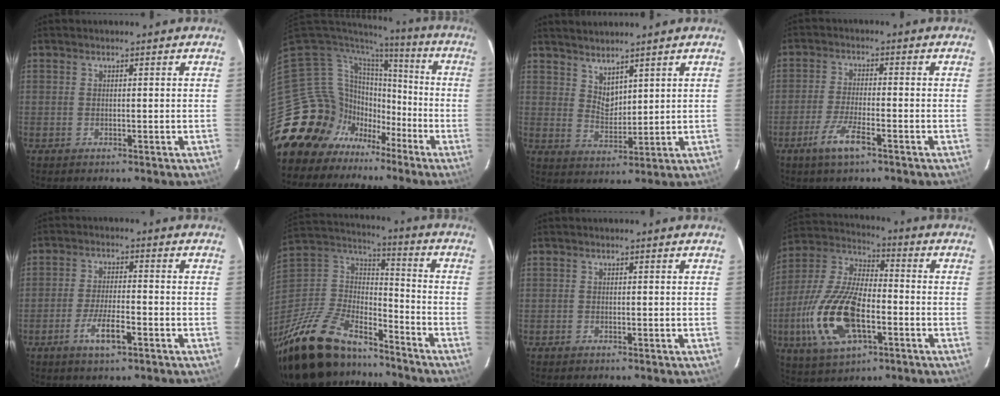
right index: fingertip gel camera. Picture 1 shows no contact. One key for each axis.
{"total": 18.0, "fx": -9.3, "fy": 15.1, "fz": 2.8, "tx": -0.093, "ty": 0.047, "tz": -0.154}
{"total": 5.7, "fx": 5.0, "fy": 1.6, "fz": 2.3, "tx": -0.034, "ty": -0.004, "tz": 0.096}
{"total": 6.3, "fx": -3.9, "fy": 1.2, "fz": 4.9, "tx": -0.111, "ty": -0.008, "tz": -0.075}
{"total": 6.3, "fx": -3.5, "fy": 1.4, "fz": 5.1, "tx": -0.107, "ty": -0.006, "tz": -0.063}
{"total": 28.0, "fx": -20.8, "fy": 11.4, "fz": 14.8, "tx": -0.308, "ty": -0.007, "tz": -0.347}
{"total": 0.5, "fx": -0.4, "fy": 0.3, "fz": 0.0, "tx": 0.001, "ty": 0.002, "tz": -0.009}
{"total": 19.5, "fx": -5.9, "fy": 8.9, "fz": 16.2, "tx": -0.355, "ty": -0.009, "tz": -0.109}